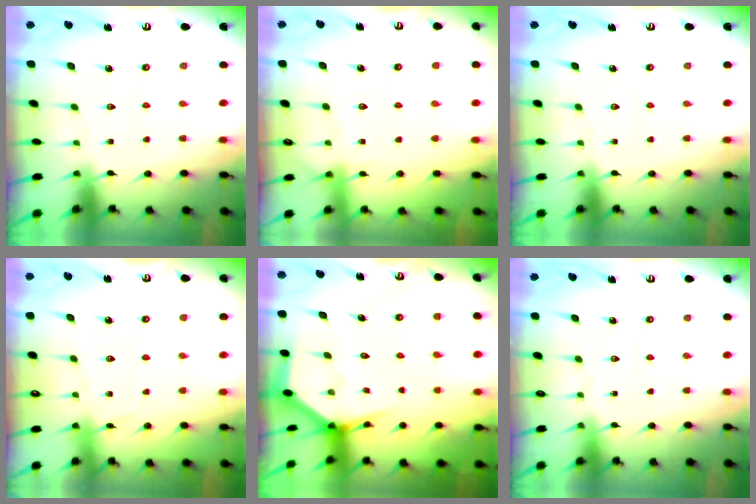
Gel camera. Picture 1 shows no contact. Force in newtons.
{"total": 2.9, "press": 2.9, "slide": 0.4}
{"total": 0.0}
{"total": 3.9, "press": 3.8, "slide": 0.6}
{"total": 3.8, "press": 3.8, "slide": 0.3}
{"total": 0.0}